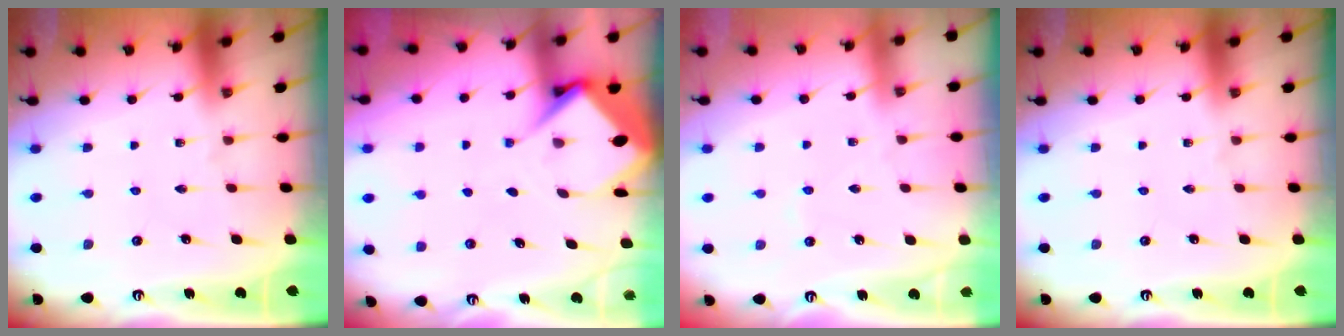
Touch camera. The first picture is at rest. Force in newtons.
{"total": 6.7, "press": 6.6, "slide": 0.7}
{"total": 2.7, "press": 2.6, "slide": 0.5}
{"total": 0.0}